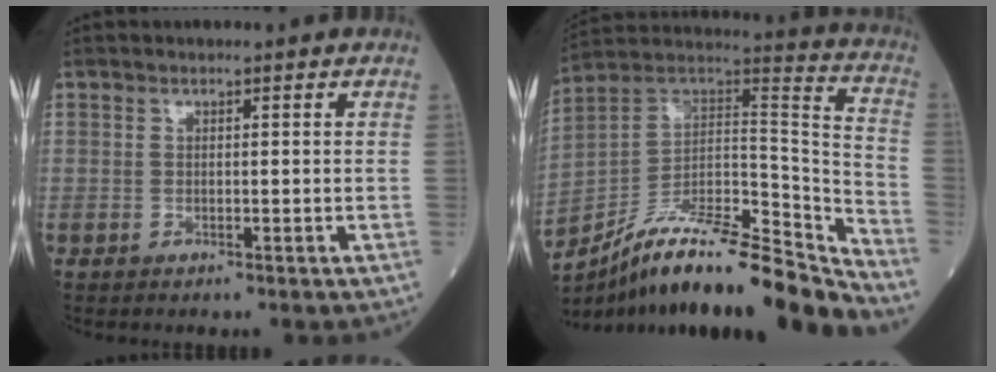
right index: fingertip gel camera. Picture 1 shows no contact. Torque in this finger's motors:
{"motor_torque": [-0.35, -1.27, 0.44, 0.09]}